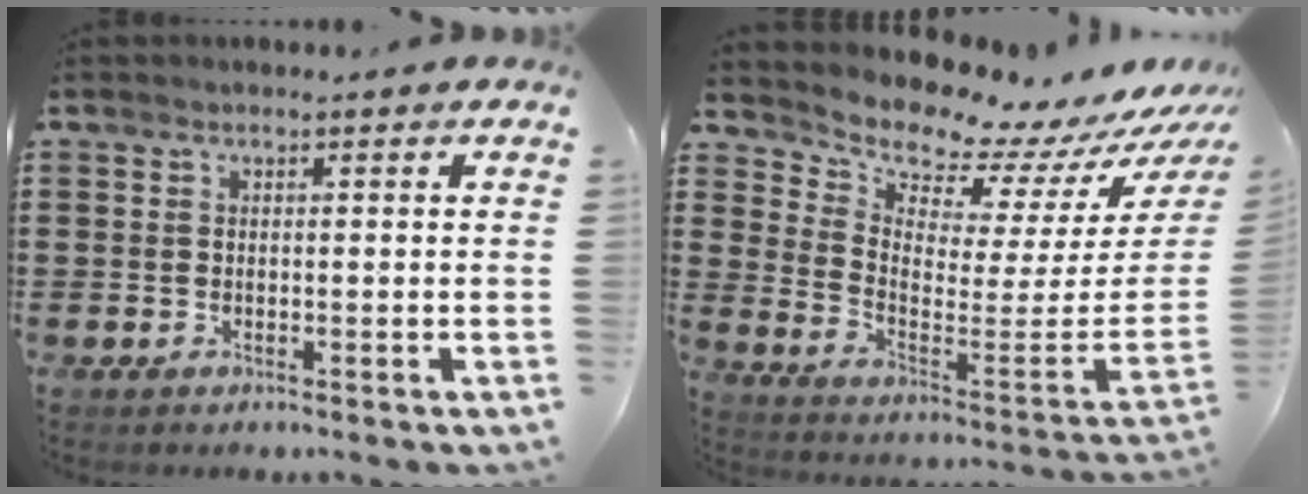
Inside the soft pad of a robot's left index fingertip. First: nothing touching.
{"total": 8.6, "force": [8.5, 1.2, 0.7], "torque": [-0.038, -0.100, 0.139]}